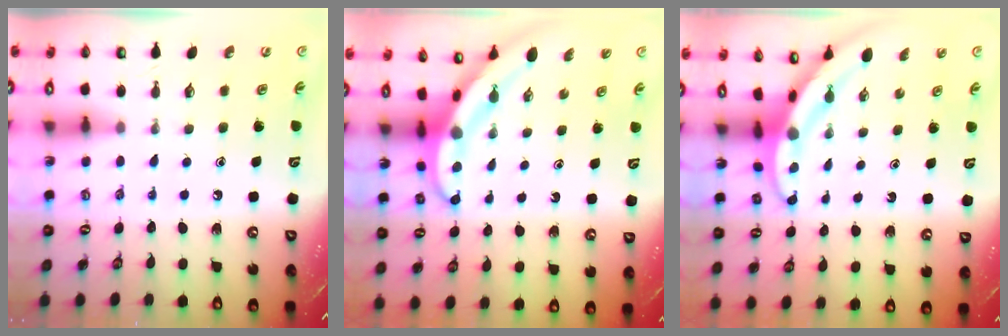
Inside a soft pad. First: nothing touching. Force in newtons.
{"total": 4.8, "press": 4.8, "slide": 0.5}
{"total": 3.1, "press": 3.1, "slide": 0.3}